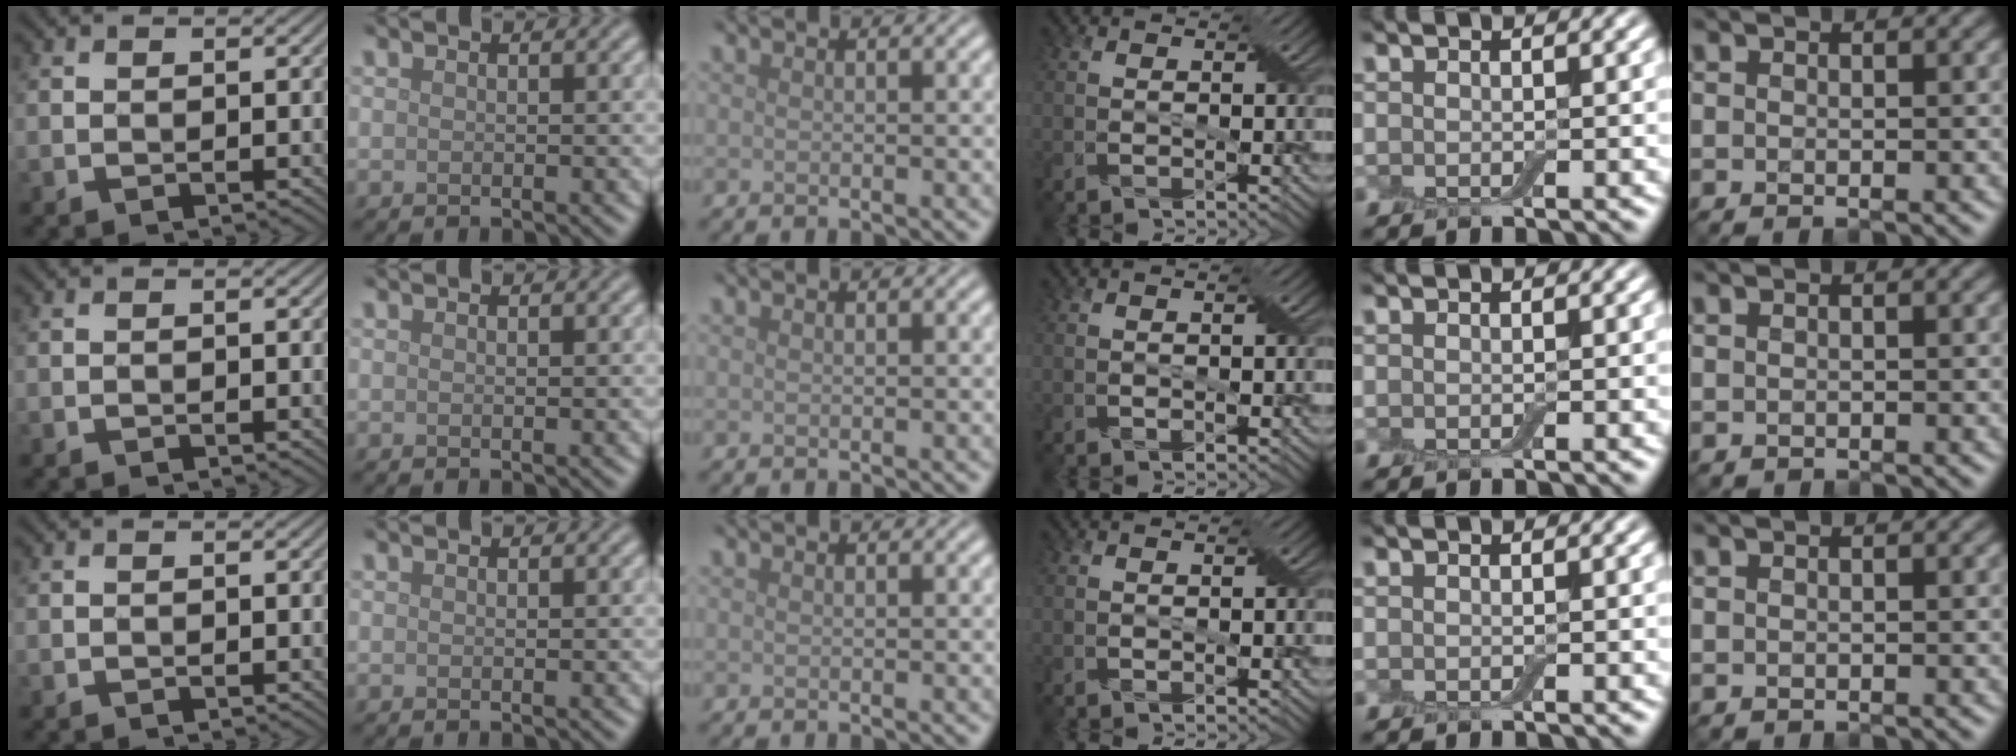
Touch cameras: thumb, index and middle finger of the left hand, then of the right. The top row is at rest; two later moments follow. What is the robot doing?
{"motion": "insert", "object": "backpack"}